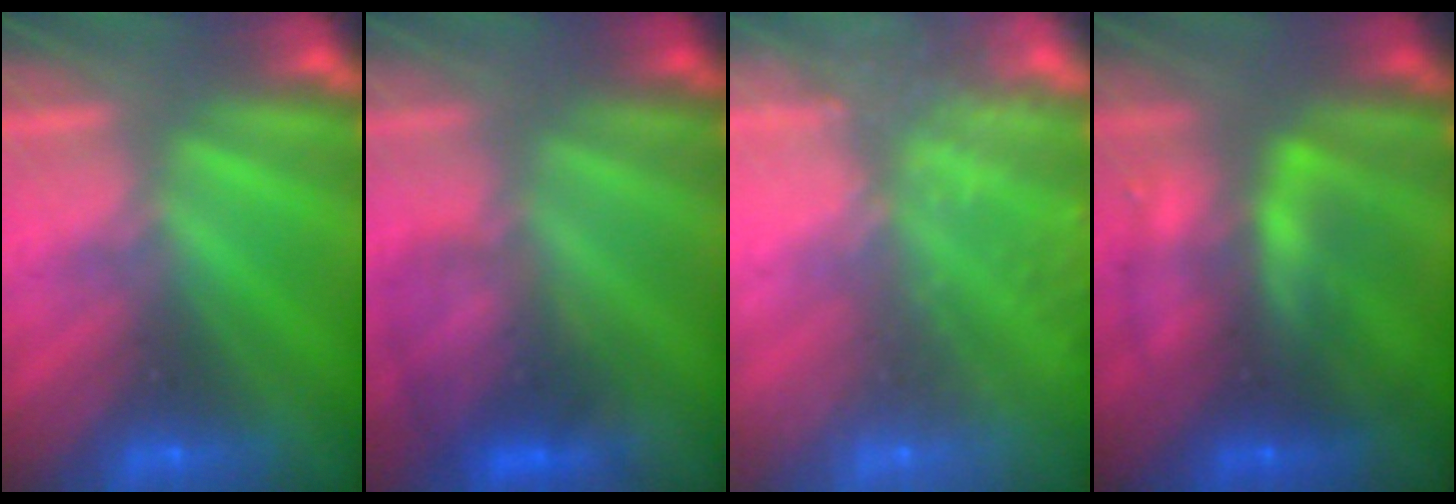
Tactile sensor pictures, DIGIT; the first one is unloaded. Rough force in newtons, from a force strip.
{"total": 4.8}
{"total": 7.5}
{"total": 7.8}